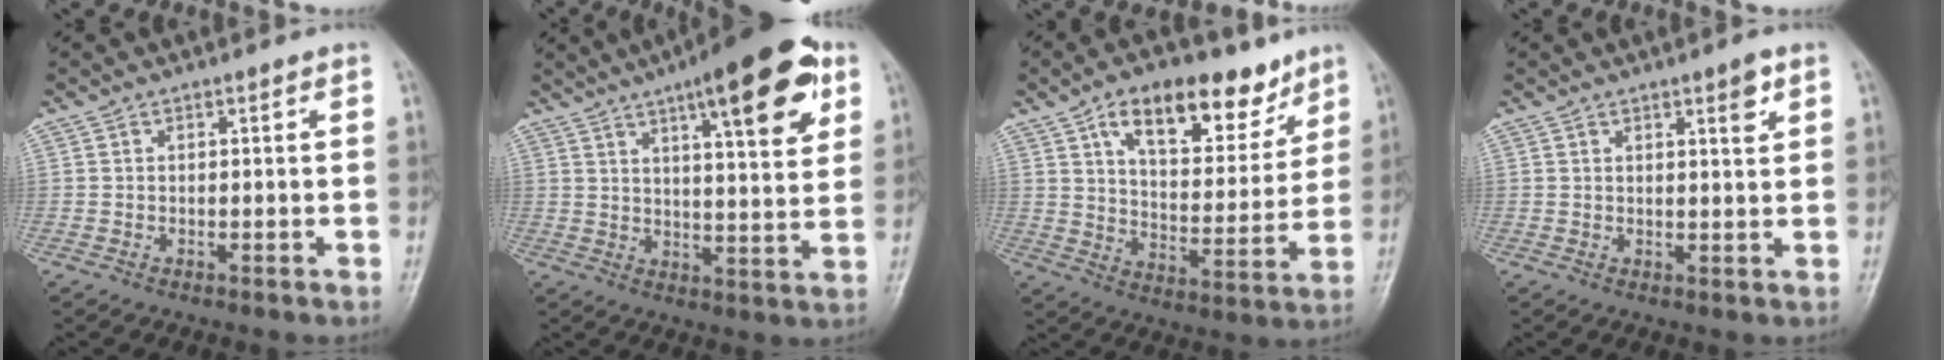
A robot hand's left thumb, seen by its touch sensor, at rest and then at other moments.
{"total": 17.8, "force": [9.0, 5.0, 14.5], "torque": [-0.179, -0.025, 0.124]}
{"total": 18.2, "force": [10.6, 9.1, 11.6], "torque": [-0.125, -0.044, 0.170]}
{"total": 3.4, "force": [1.9, 0.8, 2.7], "torque": [-0.033, -0.011, 0.027]}